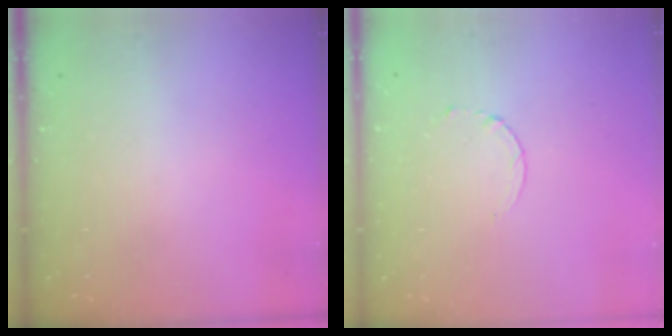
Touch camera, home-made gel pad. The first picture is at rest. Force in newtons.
{"total": 2.5, "press": 2.5, "slide": 0.3}